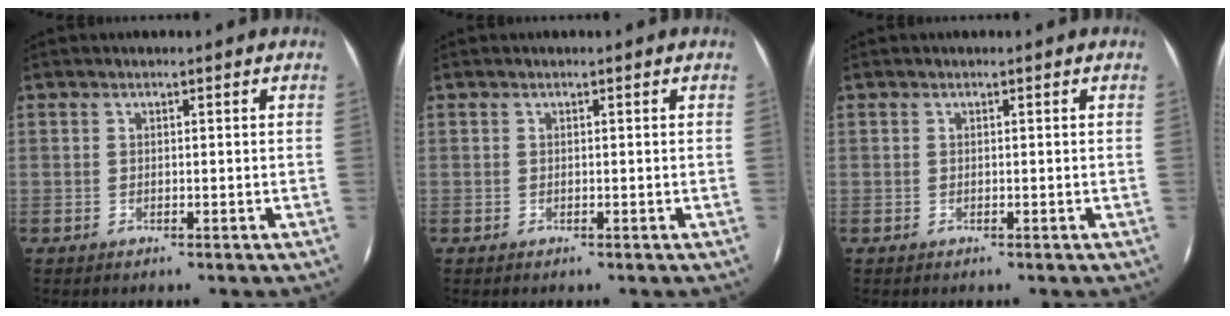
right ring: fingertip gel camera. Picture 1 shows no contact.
{"total": 0.0}
{"total": 0.0}